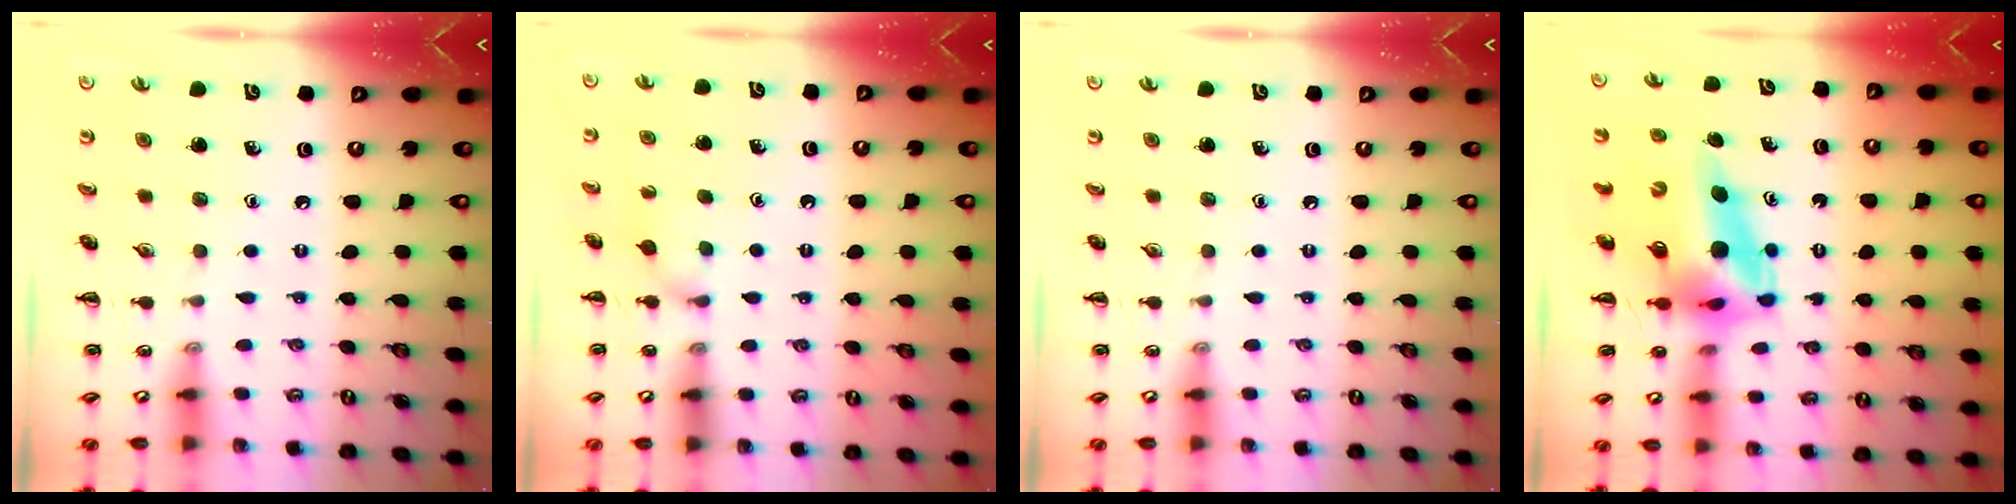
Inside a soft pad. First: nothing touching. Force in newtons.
{"total": 3.3, "press": 3.0, "slide": 1.3}
{"total": 0.0}
{"total": 9.6, "press": 9.2, "slide": 3.0}